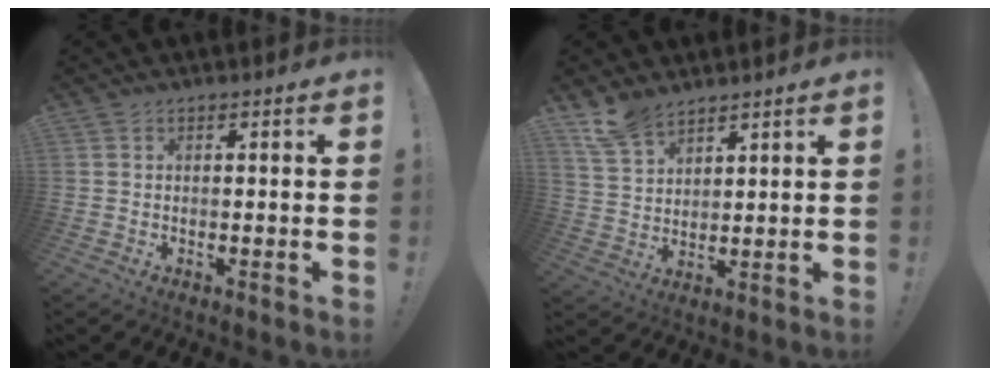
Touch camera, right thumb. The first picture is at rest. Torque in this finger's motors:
{"motor_torque": [-0.63, 0.93, 0.59, 0.47, 0.01]}